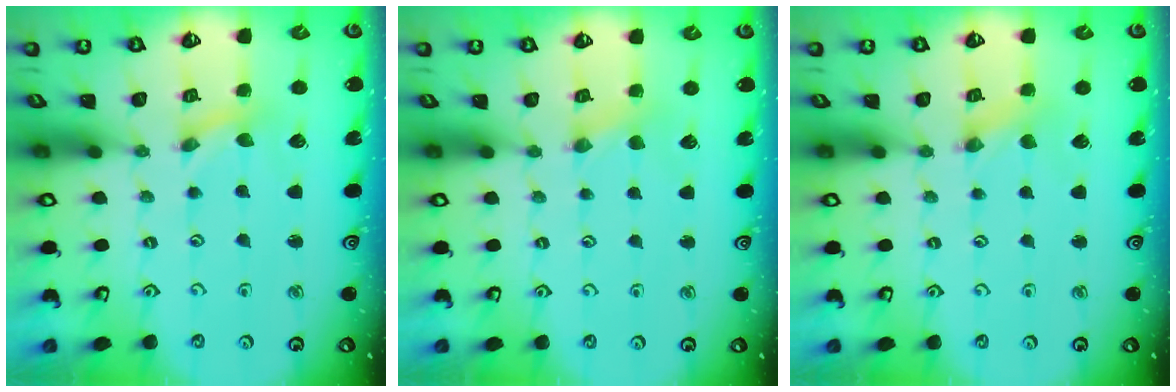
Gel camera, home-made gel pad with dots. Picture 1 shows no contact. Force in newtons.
{"total": 2.8, "press": 2.7, "slide": 0.5}
{"total": 1.3, "press": 1.2, "slide": 0.3}